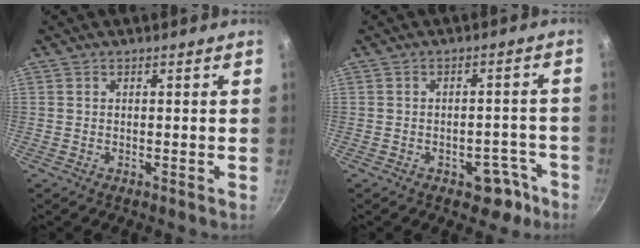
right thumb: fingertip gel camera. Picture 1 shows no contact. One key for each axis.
{"total": 5.9, "fx": -3.5, "fy": 3.5, "fz": 3.1, "tx": -0.014, "ty": 0.037, "tz": -0.041}